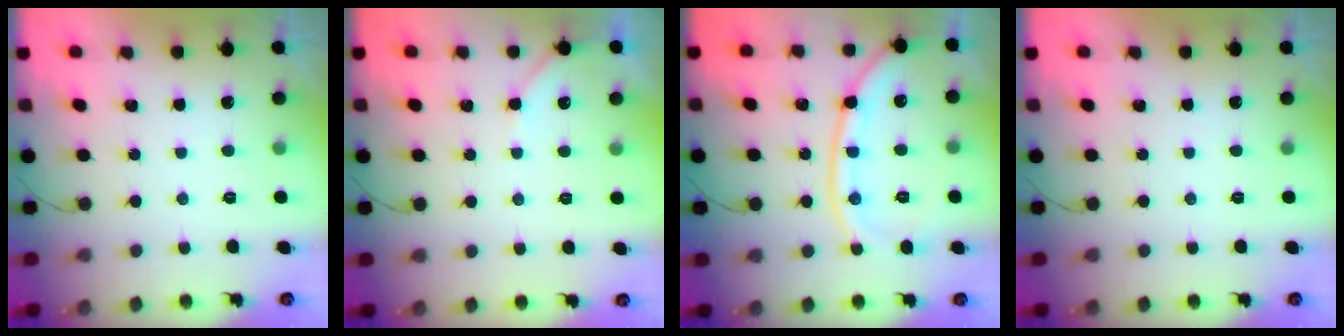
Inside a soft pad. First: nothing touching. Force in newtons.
{"total": 3.7, "press": 3.7, "slide": 0.5}
{"total": 13.0, "press": 12.9, "slide": 1.6}
{"total": 0.0}